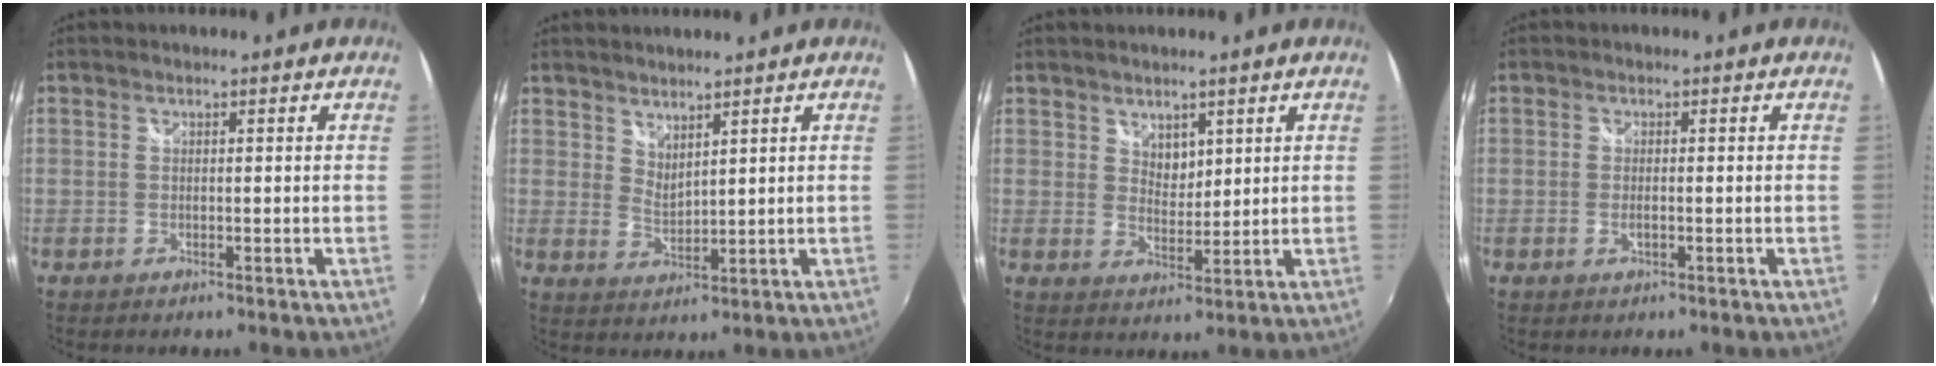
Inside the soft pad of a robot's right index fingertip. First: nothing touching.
{"total": 3.6, "force": [3.2, 0.8, 1.3], "torque": [-0.020, -0.005, 0.059]}
{"total": 3.6, "force": [2.4, 2.2, 1.5], "torque": [-0.015, -0.001, 0.045]}
{"total": 1.6, "force": [-0.4, 0.5, 1.4], "torque": [-0.028, -0.003, -0.007]}